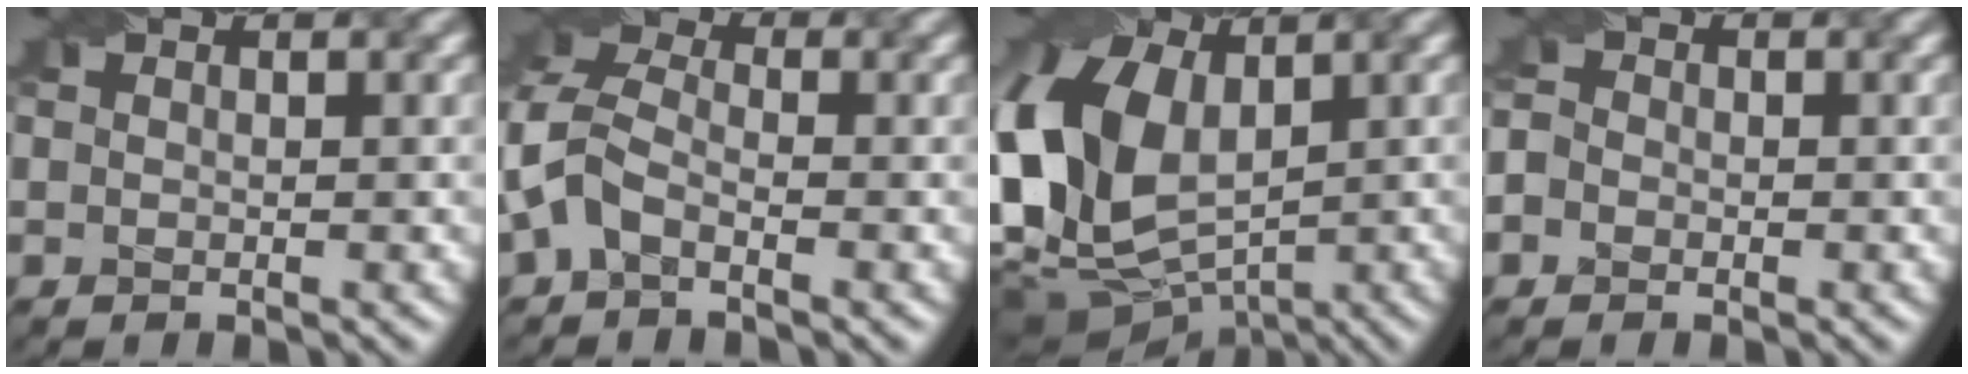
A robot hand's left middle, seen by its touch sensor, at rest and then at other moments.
{"total": 4.6, "force": [-1.4, 3.0, 3.2], "torque": [-0.075, 0.013, -0.042]}
{"total": 14.3, "force": [1.5, 10.0, 10.2], "torque": [-0.239, -0.019, 0.044]}
{"total": 2.1, "force": [-0.3, 1.9, 0.9], "torque": [-0.005, 0.009, -0.023]}